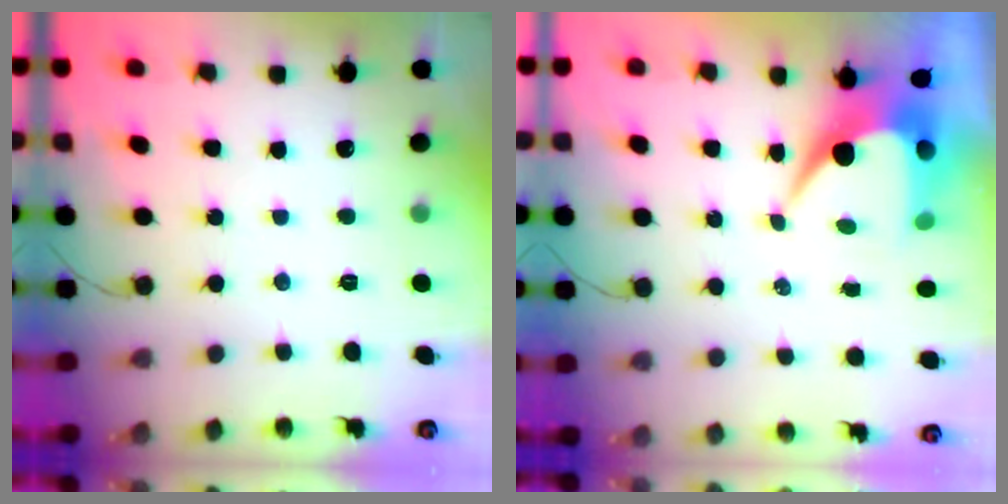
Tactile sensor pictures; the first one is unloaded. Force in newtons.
{"total": 9.0, "press": 9.0, "slide": 0.9}